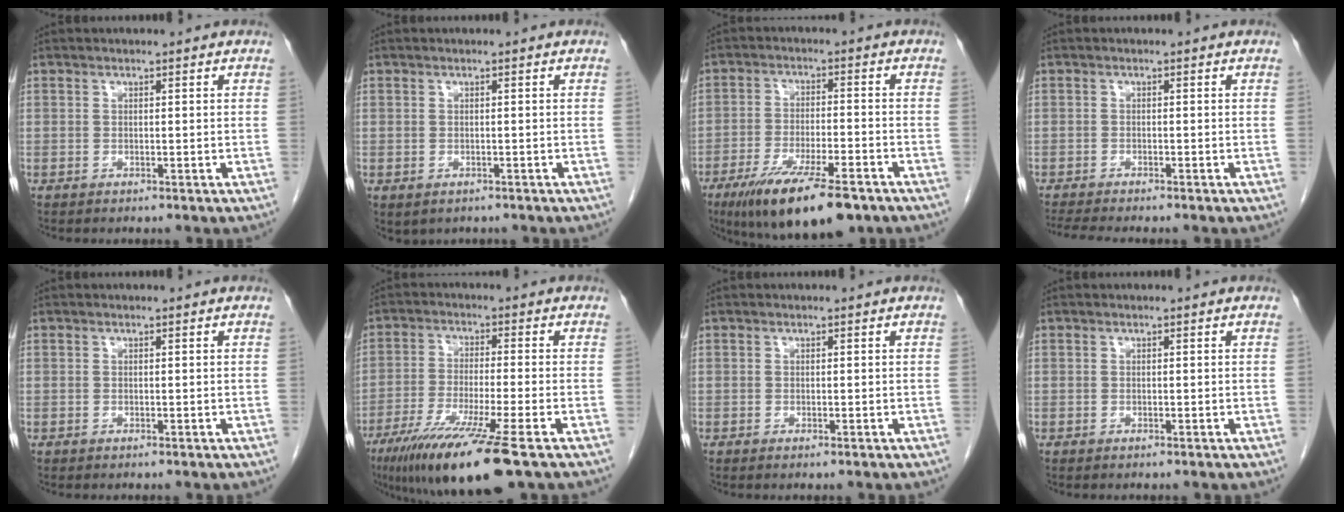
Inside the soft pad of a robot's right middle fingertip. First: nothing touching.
{"total": 1.7, "force": [-0.9, 1.3, 0.6], "torque": [-0.010, -0.001, -0.005]}
{"total": 14.3, "force": [-9.7, 2.9, 10.0], "torque": [-0.167, -0.032, -0.158]}
{"total": 5.7, "force": [-5.0, 0.3, 2.7], "torque": [-0.038, -0.010, -0.079]}
{"total": 0.0}
{"total": 14.0, "force": [-9.0, -0.5, 10.7], "torque": [-0.203, -0.047, -0.156]}
{"total": 0.5, "force": [-0.3, 0.0, 0.4], "torque": [-0.009, -0.003, -0.003]}
{"total": 0.0}